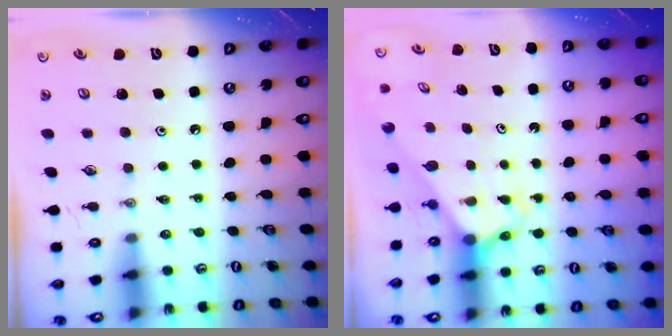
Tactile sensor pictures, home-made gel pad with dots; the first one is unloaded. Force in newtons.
{"total": 2.4, "press": 2.4, "slide": 0.1}